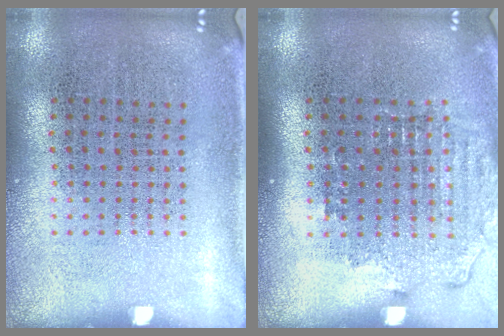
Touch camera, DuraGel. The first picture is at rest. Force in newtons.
{"total": 1.6, "press": 1.4, "slide": 0.6}